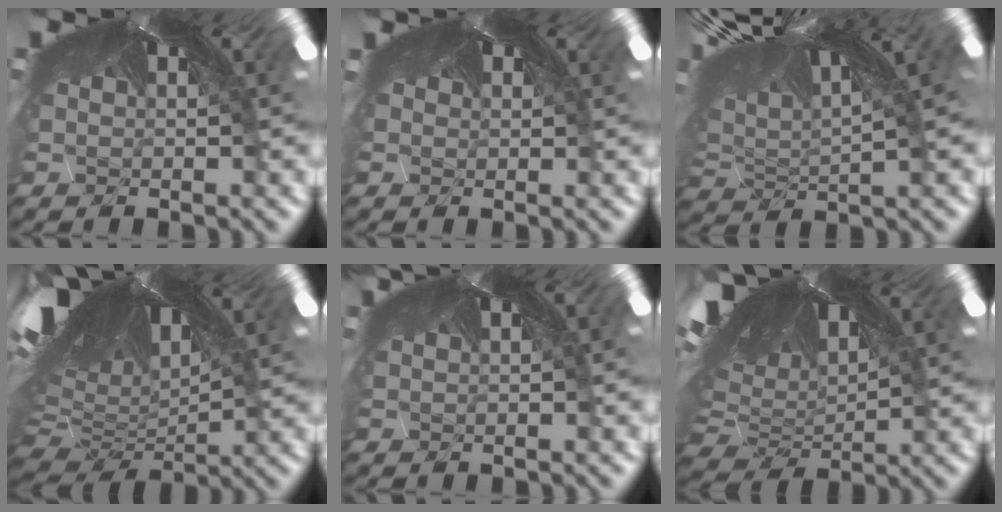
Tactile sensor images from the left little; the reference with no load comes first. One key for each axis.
{"total": 0.6, "fx": 0.5, "fy": 0.1, "fz": 0.3, "tx": -0.003, "ty": -0.001, "tz": 0.006}
{"total": 3.1, "fx": -2.7, "fy": -0.2, "fz": 1.6, "tx": -0.059, "ty": -0.030, "tz": -0.040}
{"total": 3.4, "fx": -3.2, "fy": -0.9, "fz": 0.9, "tx": -0.066, "ty": -0.059, "tz": -0.030}
{"total": 0.6, "fx": 0.1, "fy": -0.6, "fz": 0.1, "tx": -0.004, "ty": -0.009, "tz": 0.013}
{"total": 3.2, "fx": -3.0, "fy": -0.6, "fz": 0.6, "tx": -0.052, "ty": -0.054, "tz": -0.030}